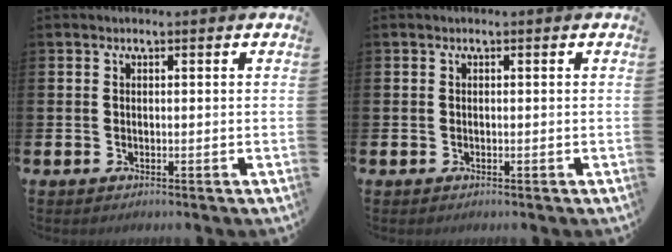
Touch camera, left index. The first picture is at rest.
{"total": 0.0}